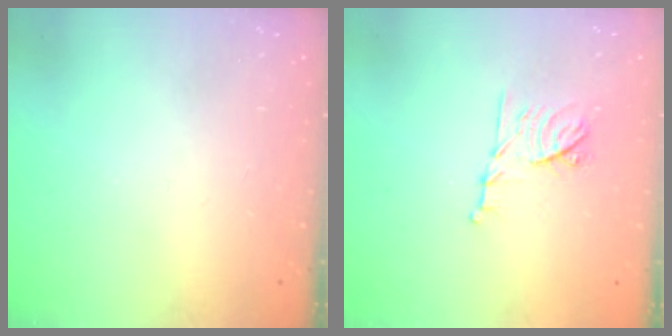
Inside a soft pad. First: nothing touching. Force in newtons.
{"total": 10.5, "press": 10.5, "slide": 0.3}